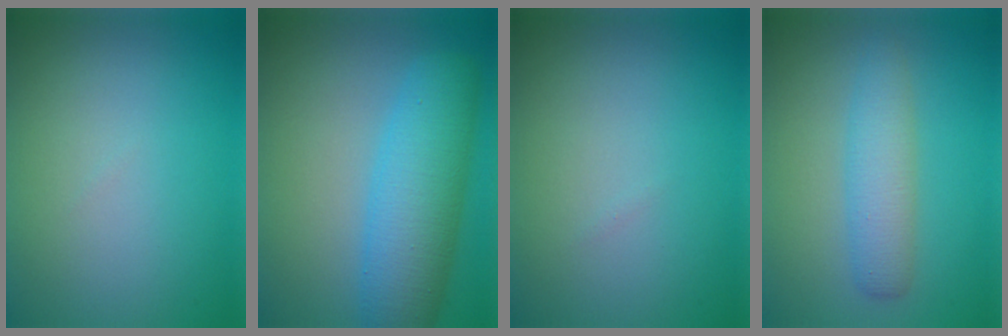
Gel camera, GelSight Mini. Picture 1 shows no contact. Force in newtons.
{"total": 7.4, "press": 7.4, "slide": 0.3}
{"total": 0.0}
{"total": 3.2, "press": 3.2, "slide": 0.1}